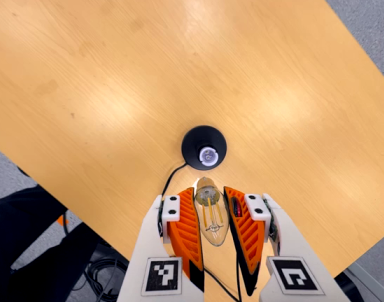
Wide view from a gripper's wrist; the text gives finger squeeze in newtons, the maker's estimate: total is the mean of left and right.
{"total": 19.5, "left": 21.8, "right": 17.2}